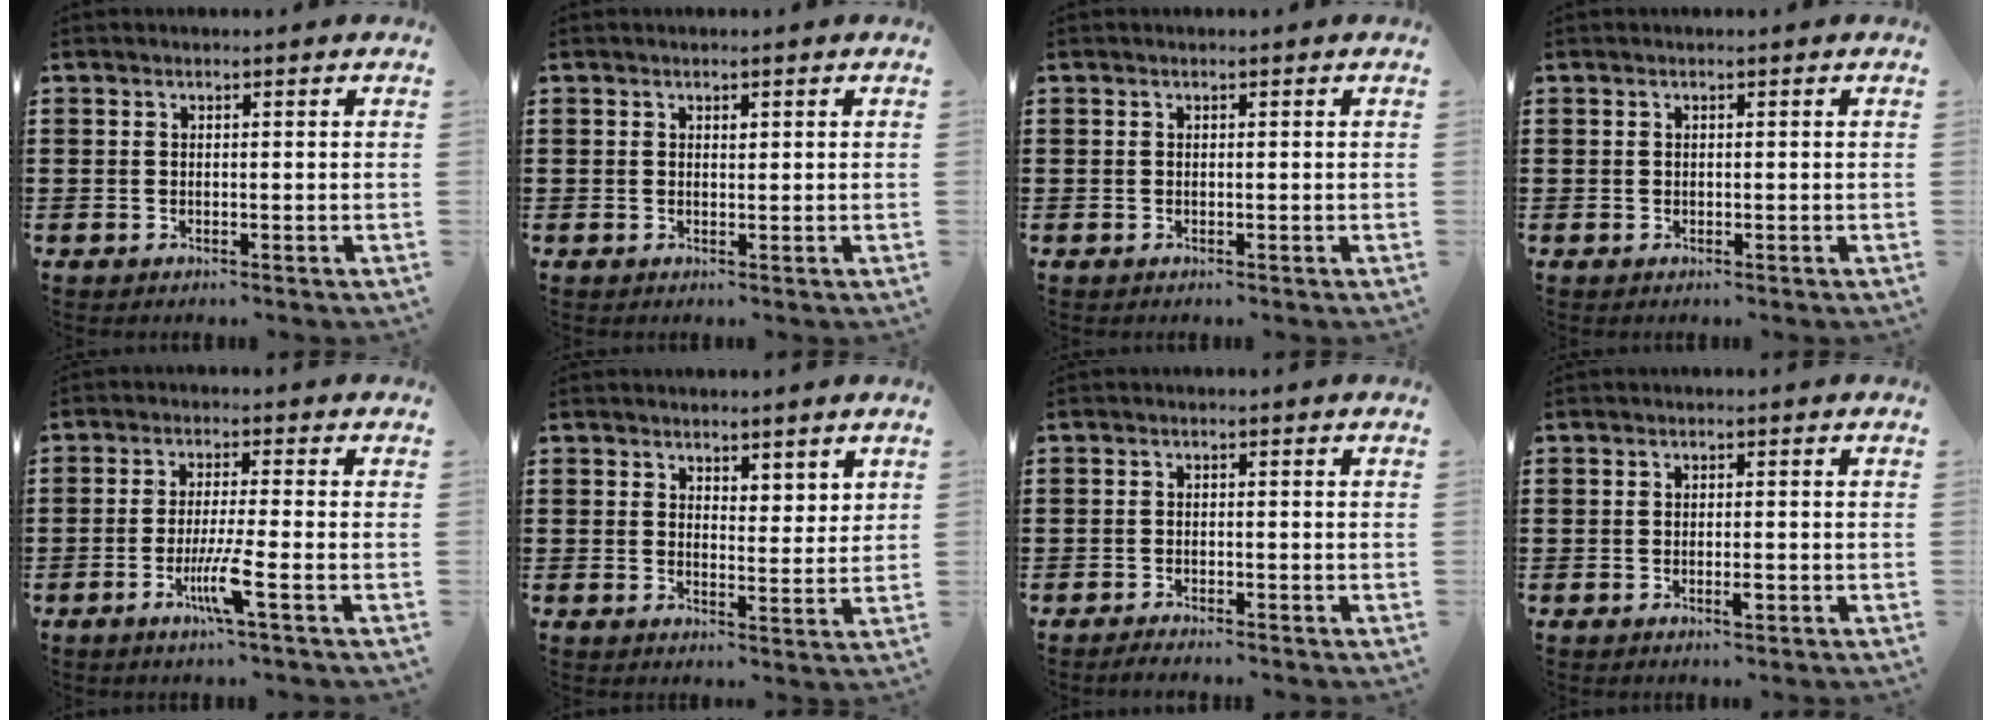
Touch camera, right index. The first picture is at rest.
{"total": 0.6, "force": [0.4, 0.4, 0.3], "torque": [-0.007, 0.001, 0.007]}
{"total": 0.0}
{"total": 0.0}
{"total": 5.8, "force": [-2.5, -0.3, 5.2], "torque": [-0.107, -0.021, -0.048]}
{"total": 2.9, "force": [2.6, 1.1, -0.1], "torque": [-0.008, -0.001, 0.051]}
{"total": 1.4, "force": [-1.4, 0.0, 0.0], "torque": [-0.002, 0.000, -0.027]}
{"total": 1.6, "force": [-0.7, 0.4, 1.5], "torque": [-0.026, -0.003, -0.011]}